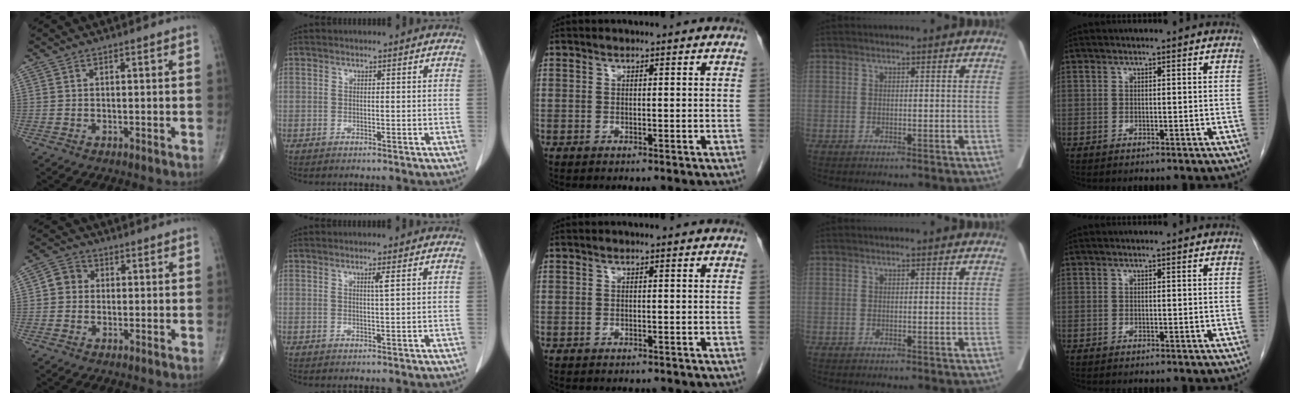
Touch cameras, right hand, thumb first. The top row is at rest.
{"thumb": {"total": 4.0, "force": [0.1, 3.6, 1.7], "torque": [-0.014, 0.010, -0.008]}, "index": {"total": 1.3, "force": [0.5, -0.3, 1.2], "torque": [-0.023, -0.003, 0.009]}, "middle": {"total": 2.0, "force": [-1.8, 0.7, 0.4], "torque": [-0.010, -0.002, -0.022]}}